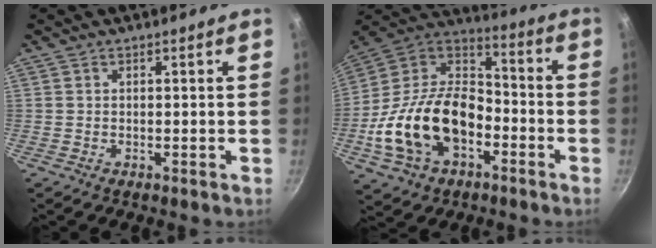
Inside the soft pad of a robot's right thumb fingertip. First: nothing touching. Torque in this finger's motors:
{"motor_torque": [2.10, 2.91, 1.98, -0.79, 0.59]}